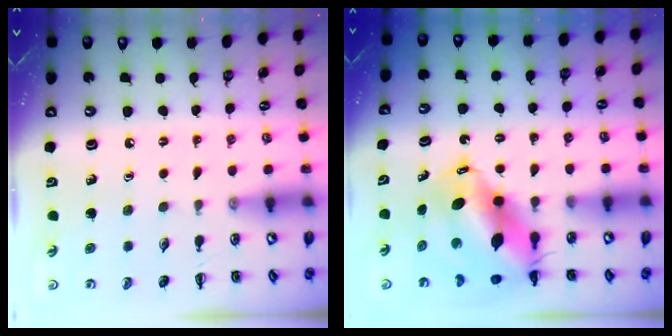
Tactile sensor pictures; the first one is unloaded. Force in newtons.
{"total": 10.5, "press": 10.2, "slide": 2.5}